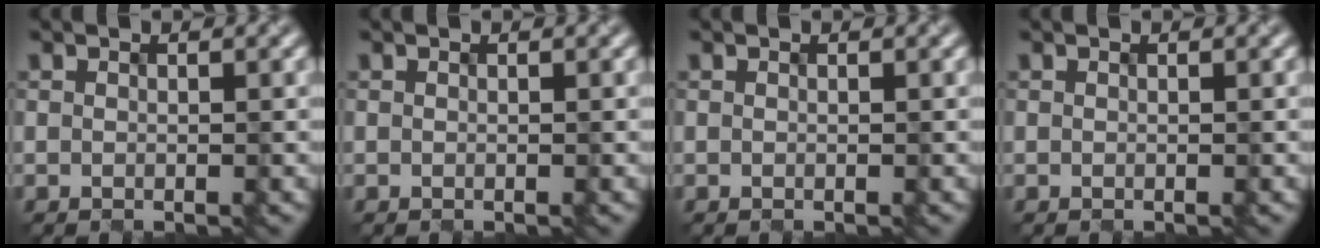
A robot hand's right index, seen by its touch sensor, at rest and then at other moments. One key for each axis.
{"total": 0.0}
{"total": 0.0}
{"total": 0.0}